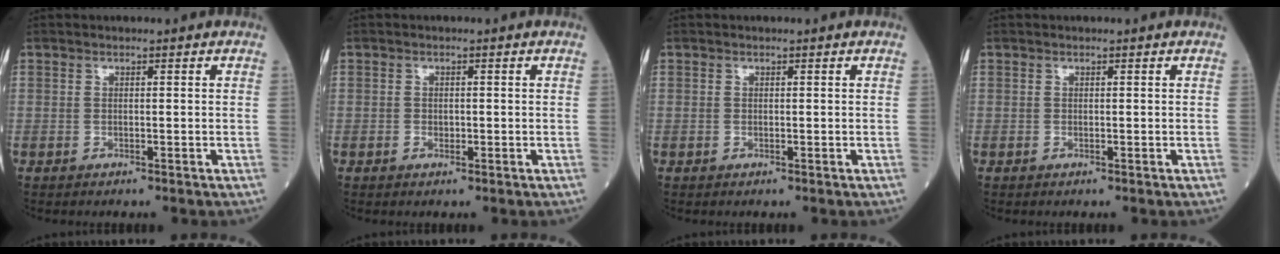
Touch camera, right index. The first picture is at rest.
{"total": 0.7, "force": [-0.1, 0.6, 0.4], "torque": [-0.009, 0.001, 0.000]}
{"total": 0.0}
{"total": 0.0}